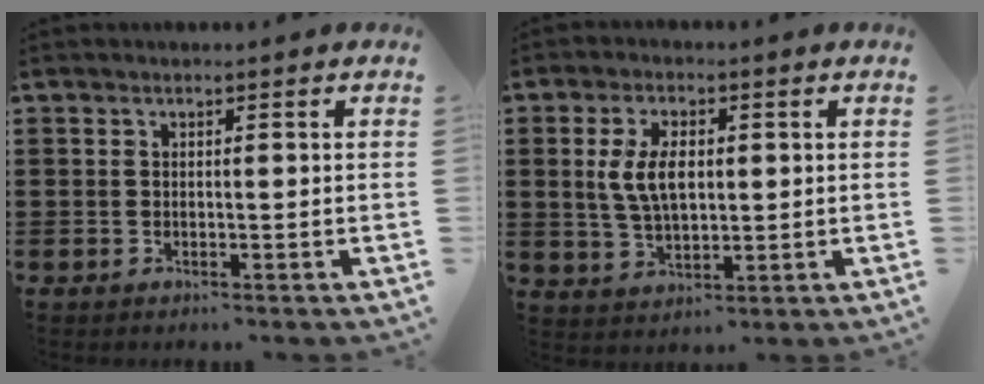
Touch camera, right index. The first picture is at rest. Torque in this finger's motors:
{"motor_torque": [1.20, 0.94, 0.28, 0.18]}